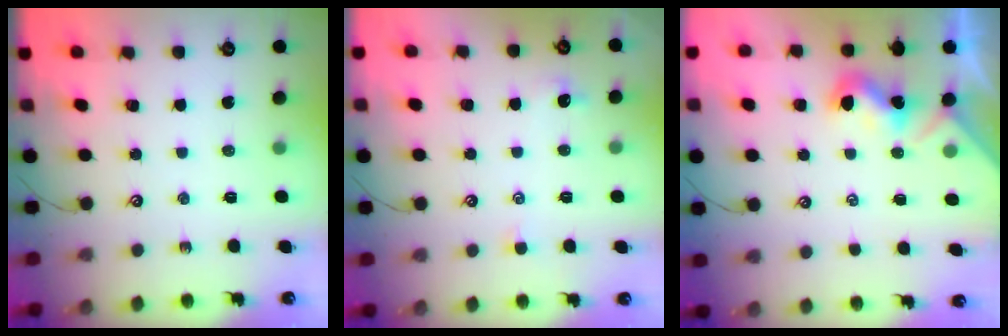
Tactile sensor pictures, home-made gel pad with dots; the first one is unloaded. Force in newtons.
{"total": 0.6, "press": 0.2, "slide": 0.6}
{"total": 1.3, "press": 1.3, "slide": 0.3}